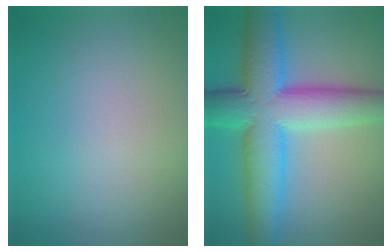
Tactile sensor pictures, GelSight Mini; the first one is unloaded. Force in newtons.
{"total": 11.1, "press": 11.1, "slide": 0.2}